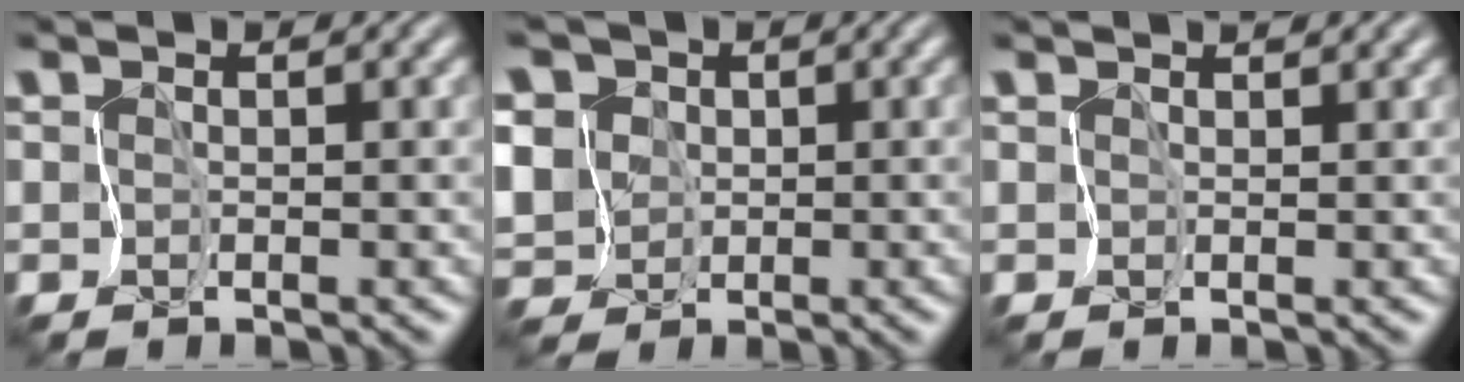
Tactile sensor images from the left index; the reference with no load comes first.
{"total": 6.4, "force": [0.2, 5.6, 2.9], "torque": [-0.070, 0.014, -0.027]}
{"total": 1.8, "force": [1.6, 0.4, 0.8], "torque": [-0.011, 0.005, 0.014]}